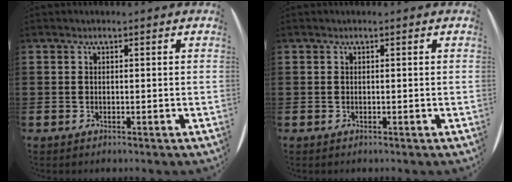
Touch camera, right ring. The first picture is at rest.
{"total": 0.0}